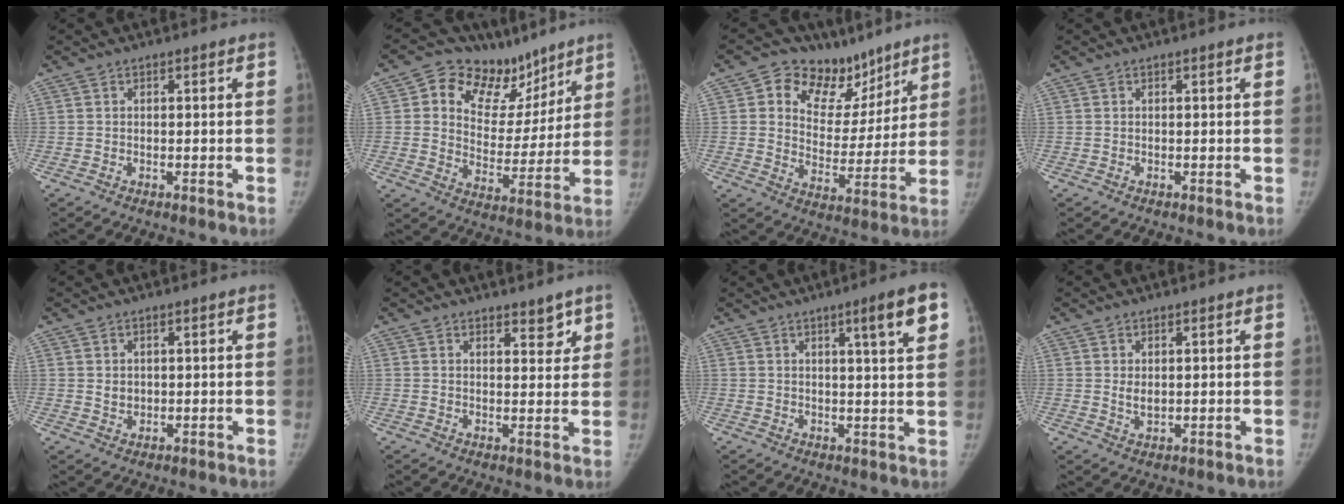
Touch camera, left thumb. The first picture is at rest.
{"total": 17.5, "force": [10.8, 11.4, 7.8], "torque": [-0.052, -0.039, 0.173]}
{"total": 15.5, "force": [9.7, 10.5, 6.0], "torque": [-0.025, -0.039, 0.157]}
{"total": 0.0}
{"total": 1.7, "force": [0.6, 1.4, 0.7], "torque": [-0.004, -0.006, 0.016]}
{"total": 3.6, "force": [2.7, 1.7, 1.8], "torque": [0.003, -0.018, 0.038]}
{"total": 7.7, "force": [3.8, 0.6, 6.7], "torque": [-0.089, -0.015, 0.052]}
{"total": 2.2, "force": [0.6, 1.3, 1.6], "torque": [-0.020, -0.008, 0.014]}